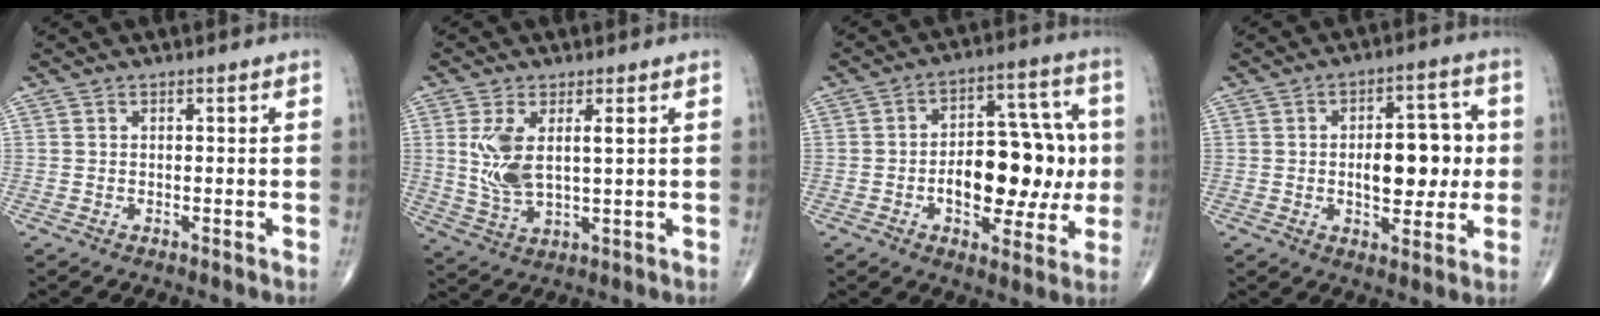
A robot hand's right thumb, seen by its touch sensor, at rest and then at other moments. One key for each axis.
{"total": 8.3, "fx": 1.9, "fy": 3.5, "fz": 7.3, "tx": -0.154, "ty": -0.012, "tz": 0.047}
{"total": 17.3, "fx": -1.7, "fy": 9.6, "fz": 14.3, "tx": -0.162, "ty": 0.036, "tz": -0.020}
{"total": 12.1, "fx": 0.1, "fy": 6.3, "fz": 10.3, "tx": -0.113, "ty": 0.013, "tz": 0.003}